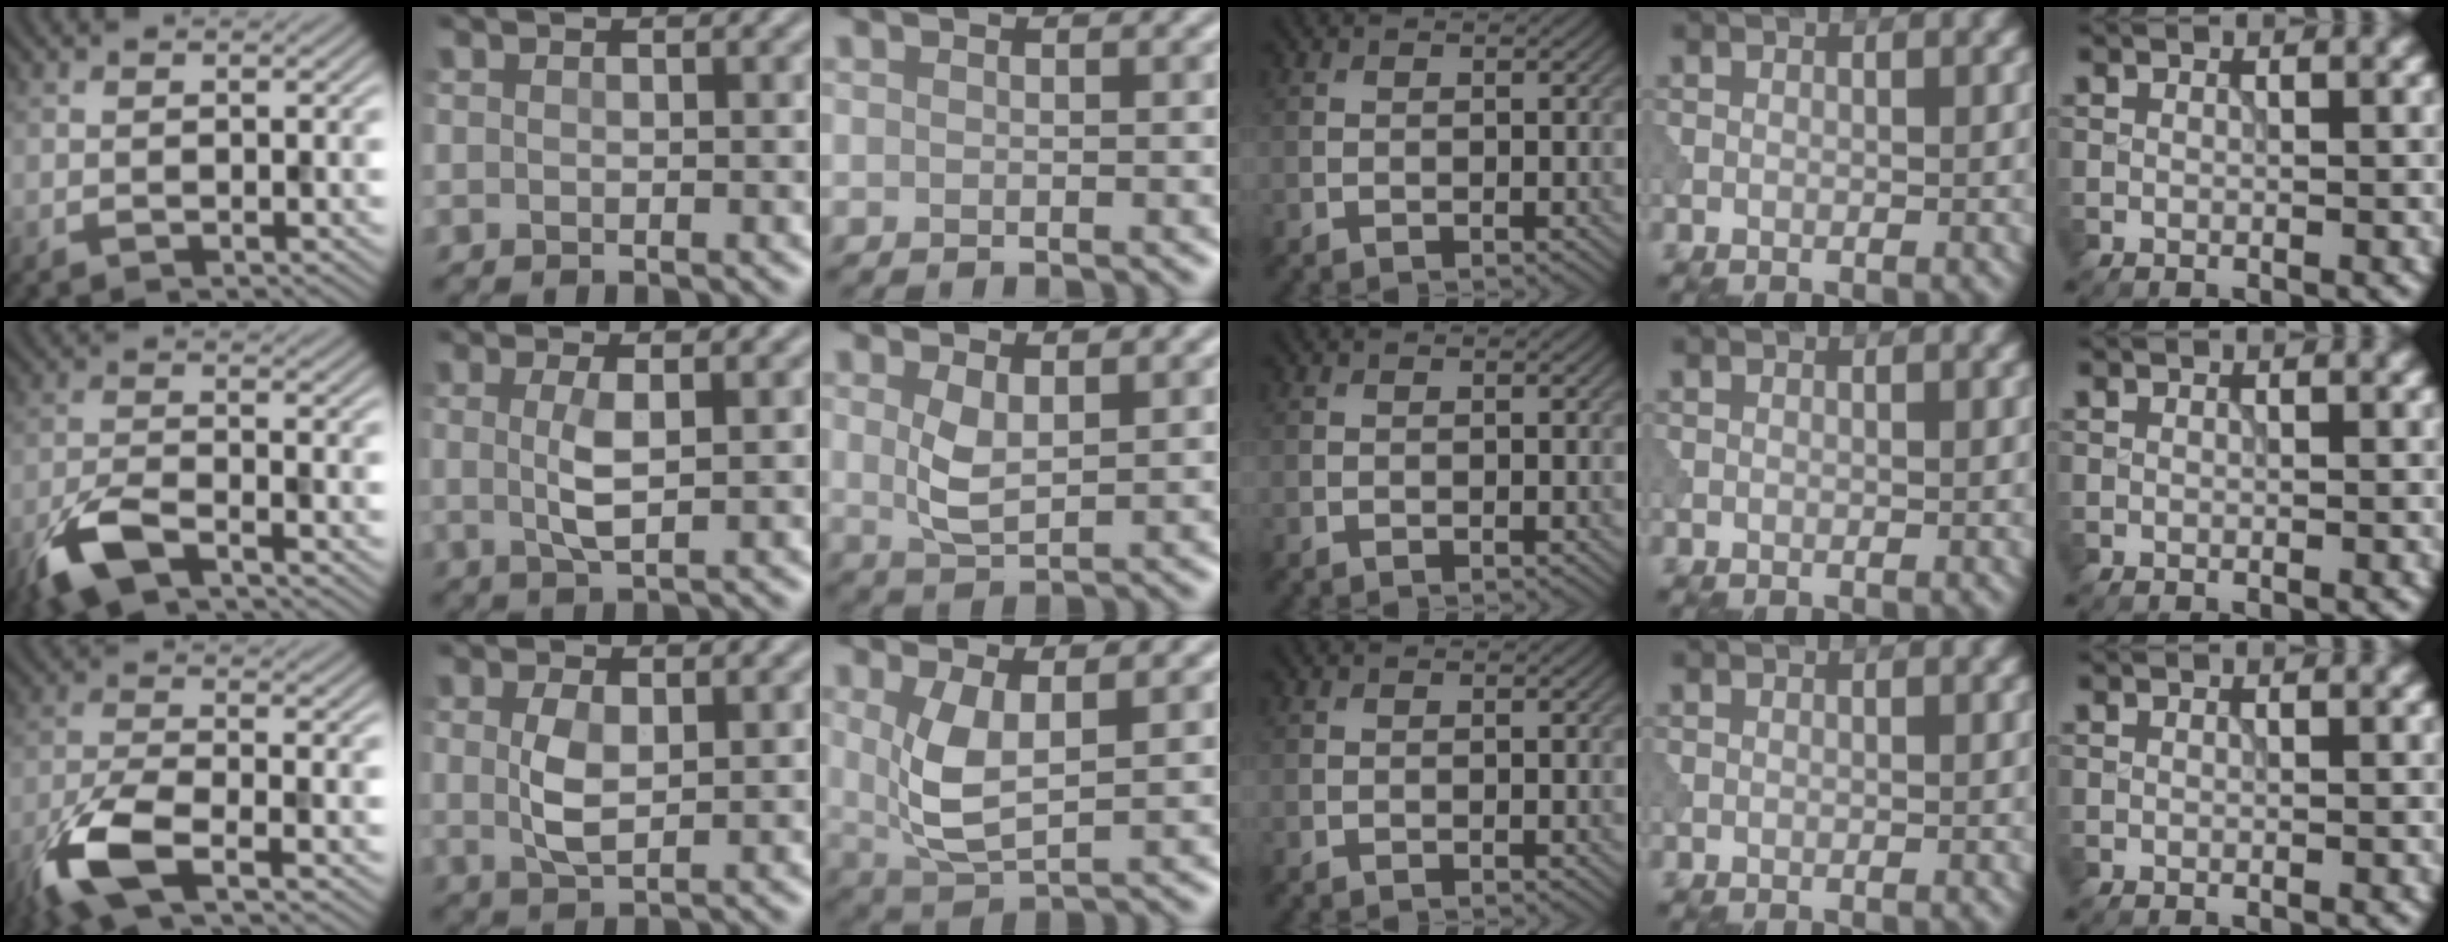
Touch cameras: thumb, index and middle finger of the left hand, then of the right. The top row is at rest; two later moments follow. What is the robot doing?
{"motion": "wipe", "object": "makeup brush"}